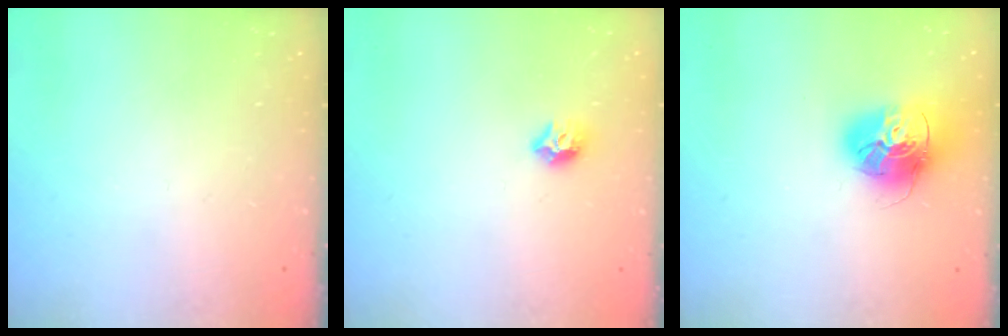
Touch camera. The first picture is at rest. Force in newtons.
{"total": 7.5, "press": 7.4, "slide": 0.8}
{"total": 17.1, "press": 17.0, "slide": 1.9}